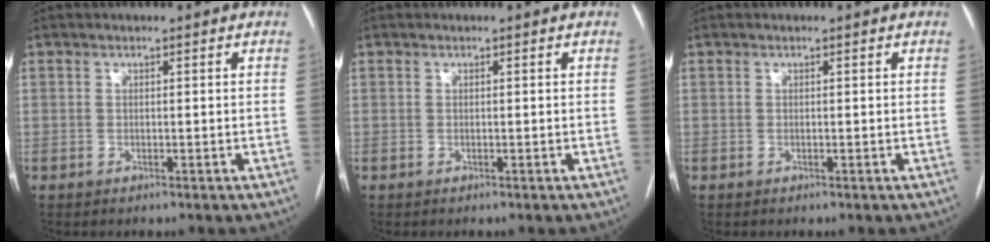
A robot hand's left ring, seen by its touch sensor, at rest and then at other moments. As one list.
[{"total": 0.0}, {"total": 0.0}]